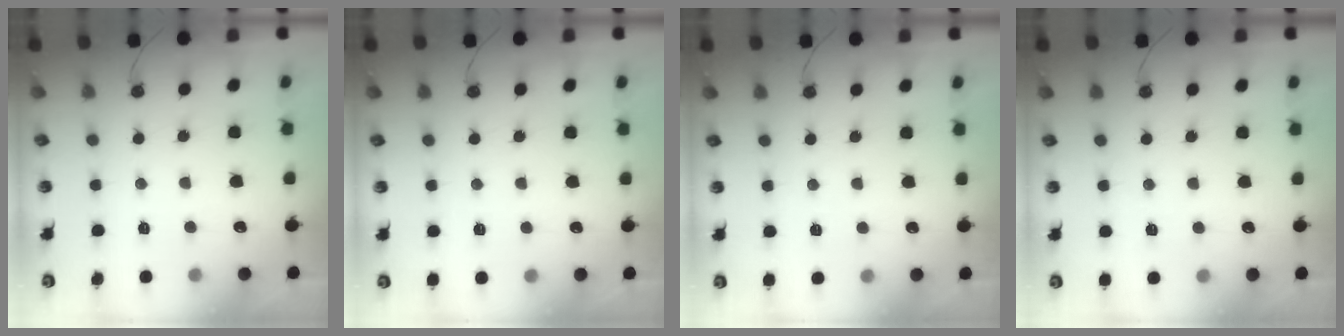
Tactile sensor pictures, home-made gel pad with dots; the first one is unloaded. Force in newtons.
{"total": 2.8, "press": 1.5, "slide": 2.3}
{"total": 2.1, "press": 1.8, "slide": 1.2}
{"total": 2.7, "press": 2.5, "slide": 1.1}